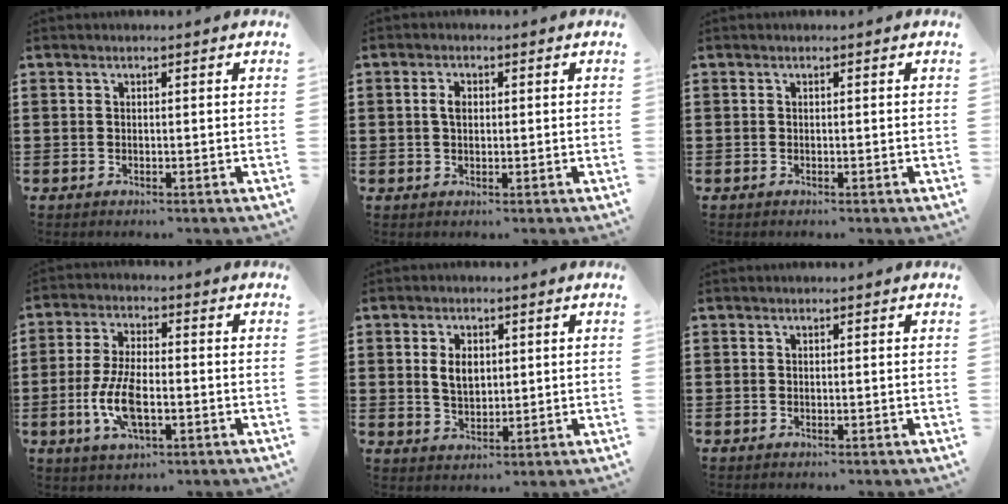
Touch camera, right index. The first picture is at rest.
{"total": 2.2, "force": [0.4, 1.3, 1.7], "torque": [-0.037, 0.007, 0.006]}
{"total": 0.0}
{"total": 7.7, "force": [-2.1, 3.2, 6.7], "torque": [-0.152, -0.008, -0.042]}
{"total": 4.2, "force": [0.7, 2.7, 3.1], "torque": [-0.059, 0.009, 0.010]}
{"total": 0.0}